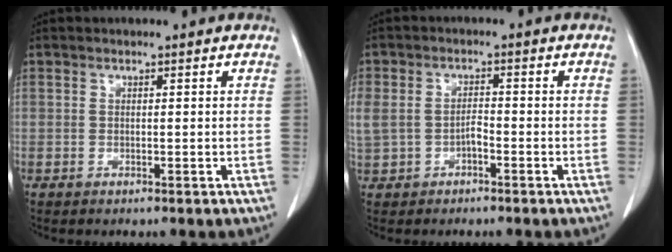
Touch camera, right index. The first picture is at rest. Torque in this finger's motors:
{"motor_torque": [1.37, 0.11, 0.70, 0.15]}